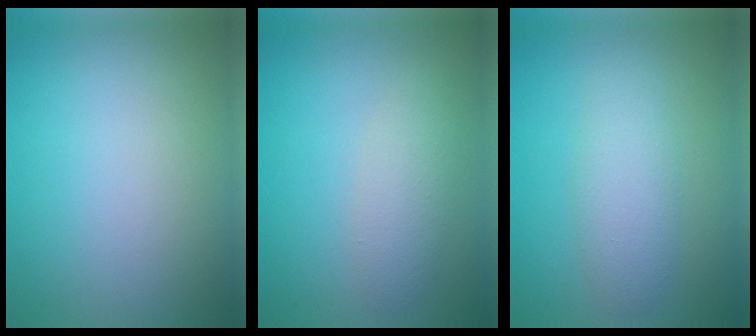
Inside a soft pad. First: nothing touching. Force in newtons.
{"total": 2.4, "press": 2.4, "slide": 0.1}
{"total": 3.3, "press": 3.3, "slide": 0.0}